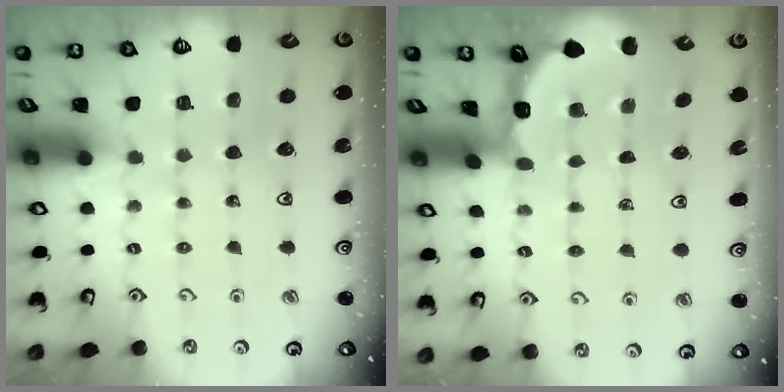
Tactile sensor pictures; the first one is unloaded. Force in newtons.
{"total": 1.8, "press": 1.8, "slide": 0.3}